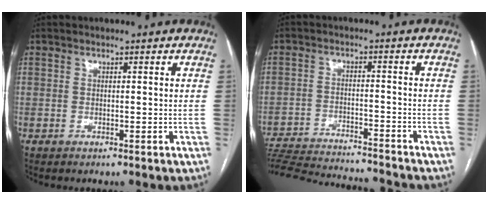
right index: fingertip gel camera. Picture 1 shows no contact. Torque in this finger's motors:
{"motor_torque": [-1.21, -0.93, -0.23, 0.09]}